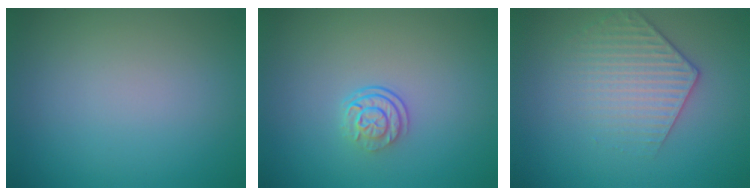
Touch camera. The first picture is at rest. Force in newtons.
{"total": 2.6, "press": 1.8, "slide": 1.9}
{"total": 3.1, "press": 3.0, "slide": 1.0}